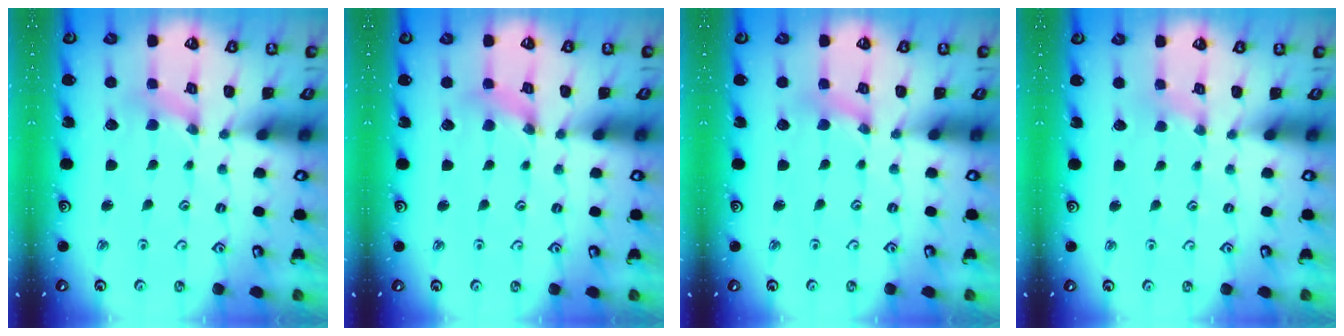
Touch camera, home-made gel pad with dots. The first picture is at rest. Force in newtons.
{"total": 1.8, "press": 1.8, "slide": 0.3}
{"total": 1.1, "press": 1.1, "slide": 0.2}
{"total": 0.9, "press": 0.8, "slide": 0.2}